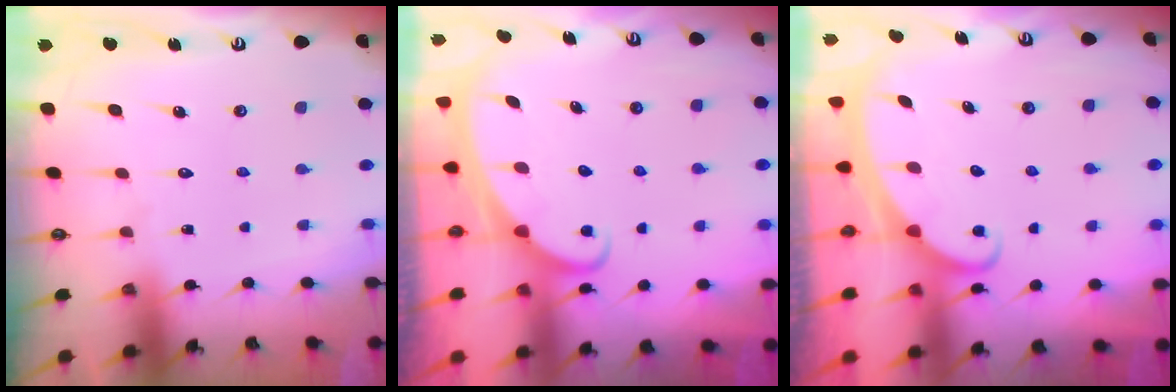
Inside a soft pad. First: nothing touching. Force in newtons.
{"total": 2.4, "press": 2.3, "slide": 0.3}
{"total": 2.3, "press": 2.3, "slide": 0.3}